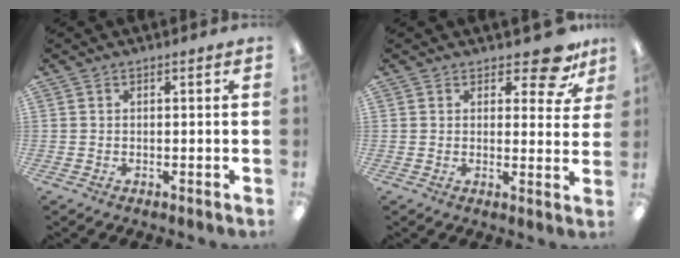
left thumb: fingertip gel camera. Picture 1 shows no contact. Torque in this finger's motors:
{"motor_torque": [0.66, 0.74, 0.75, -0.41, 0.00]}